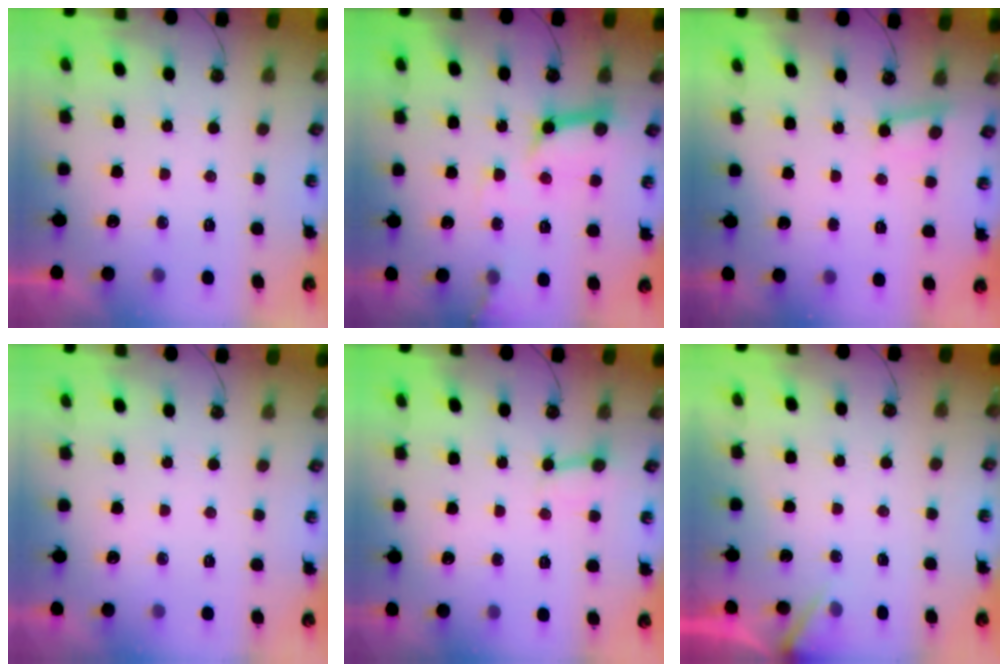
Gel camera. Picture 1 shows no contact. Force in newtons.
{"total": 11.8, "press": 11.7, "slide": 1.4}
{"total": 3.4, "press": 3.4, "slide": 0.3}
{"total": 0.0}
{"total": 2.4, "press": 2.4, "slide": 0.1}
{"total": 3.1, "press": 3.1, "slide": 0.2}